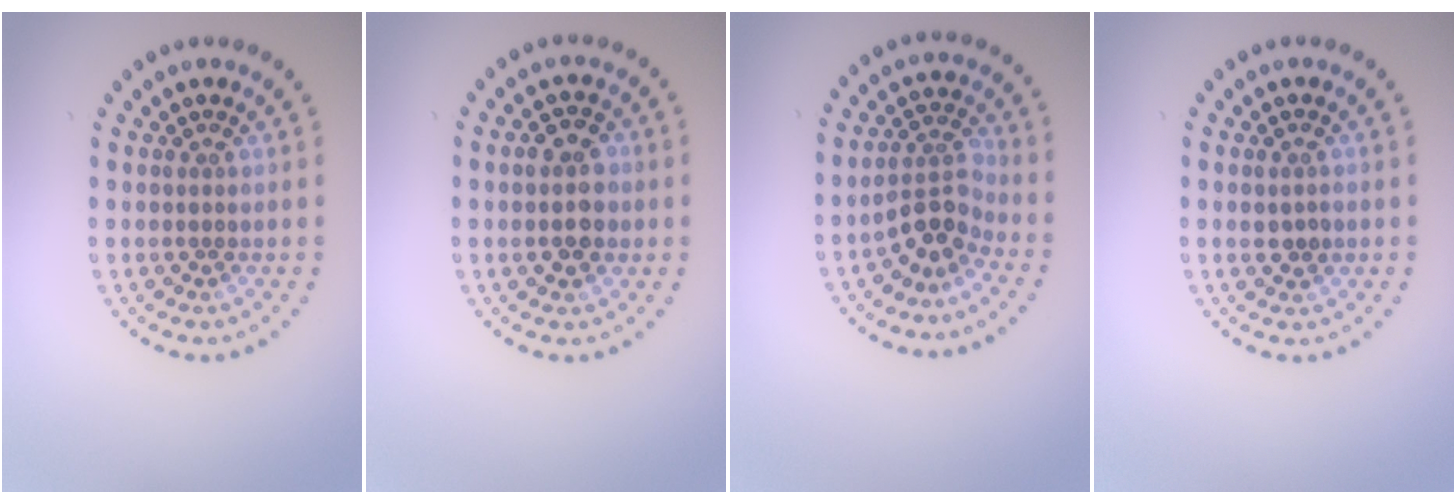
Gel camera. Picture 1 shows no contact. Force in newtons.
{"total": 3.6, "press": 3.6, "slide": 0.2}
{"total": 3.2, "press": 2.7, "slide": 1.7}
{"total": 1.5, "press": 1.5, "slide": 0.1}